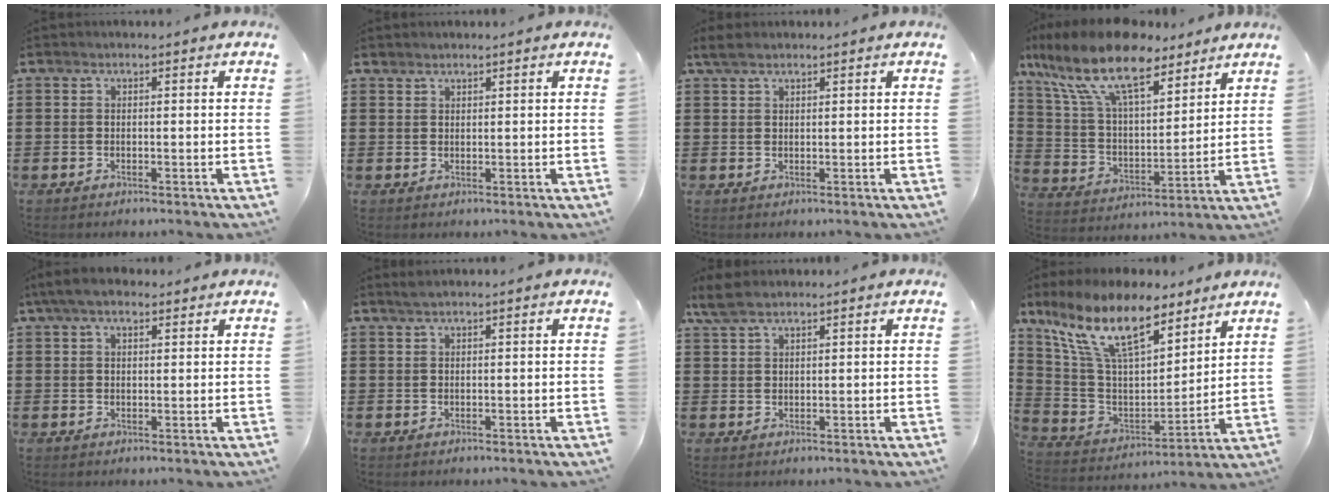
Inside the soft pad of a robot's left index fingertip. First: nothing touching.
{"total": 0.9, "force": [0.9, 0.0, 0.1], "torque": [-0.002, -0.002, 0.019]}
{"total": 2.1, "force": [1.4, 0.5, 1.4], "torque": [-0.029, 0.003, 0.027]}
{"total": 14.5, "force": [10.3, 4.7, 9.1], "torque": [-0.224, -0.044, 0.178]}
{"total": 4.2, "force": [2.7, 1.7, 2.7], "torque": [-0.059, 0.009, 0.050]}
{"total": 1.0, "force": [0.6, -0.1, 0.8], "torque": [-0.015, 0.001, 0.011]}
{"total": 3.2, "force": [2.1, 1.0, 2.2], "torque": [-0.048, 0.004, 0.041]}
{"total": 13.6, "force": [9.3, 4.4, 8.9], "torque": [-0.210, -0.040, 0.165]}